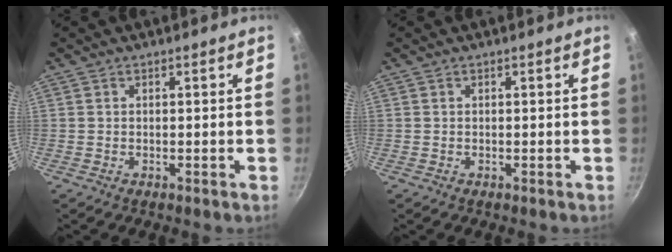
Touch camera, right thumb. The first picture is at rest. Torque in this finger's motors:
{"motor_torque": [0.00, 0.00, 0.05, 0.09, 0.00]}